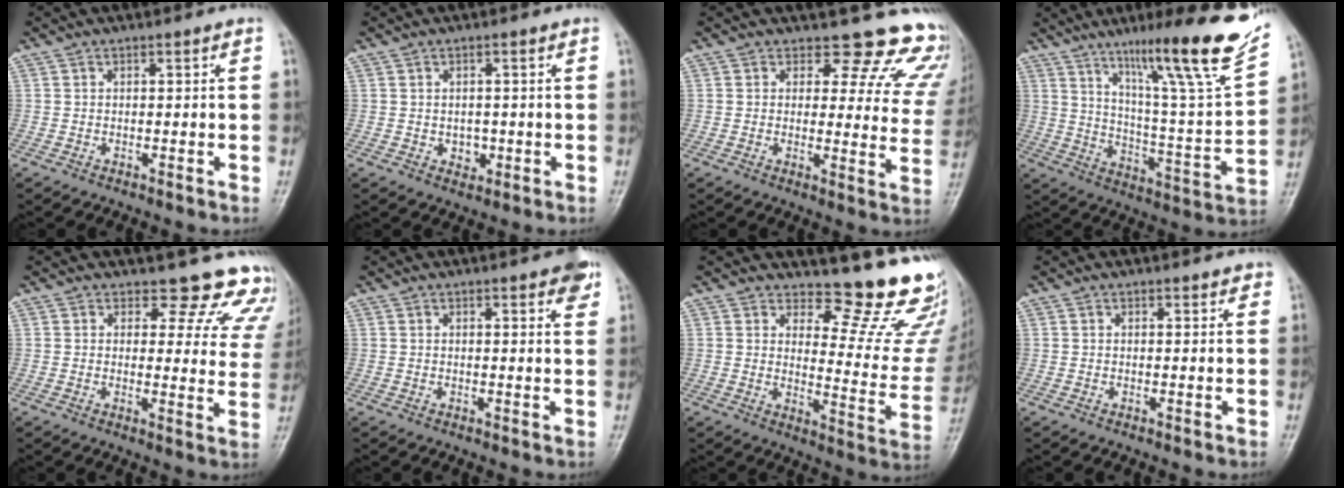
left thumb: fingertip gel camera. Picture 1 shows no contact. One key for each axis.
{"total": 2.3, "fx": -0.3, "fy": 2.0, "fz": 1.2, "tx": -0.006, "ty": 0.001, "tz": 0.002}
{"total": 15.1, "fx": 13.4, "fy": 6.3, "fz": 3.1, "tx": 0.021, "ty": -0.106, "tz": 0.116}
{"total": 23.4, "fx": 14.5, "fy": 2.7, "fz": 18.1, "tx": -0.248, "ty": -0.058, "tz": 0.231}
{"total": 13.6, "fx": 12.6, "fy": 5.1, "fz": 1.5, "tx": 0.038, "ty": -0.104, "tz": 0.107}
{"total": 4.8, "fx": 2.9, "fy": 1.4, "fz": 3.6, "tx": -0.028, "ty": -0.006, "tz": 0.030}
{"total": 15.7, "fx": 14.8, "fy": 3.2, "fz": 4.3, "tx": -0.012, "ty": -0.181, "tz": 0.166}
{"total": 1.4, "fx": 1.2, "fy": 0.6, "fz": 0.4, "tx": 0.005, "ty": -0.003, "tz": 0.011}